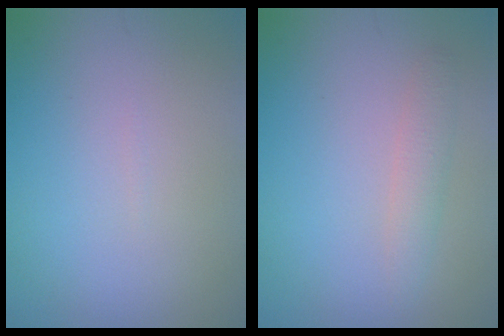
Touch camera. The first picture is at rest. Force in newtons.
{"total": 1.6, "press": 1.6, "slide": 0.0}